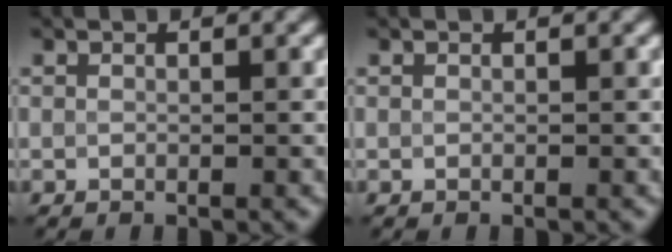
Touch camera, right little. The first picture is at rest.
{"total": 0.0}